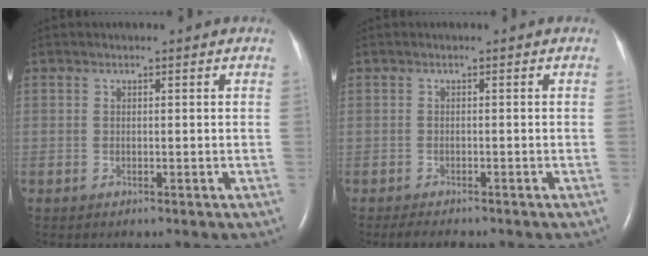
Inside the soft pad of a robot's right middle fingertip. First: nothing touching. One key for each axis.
{"total": 2.5, "fx": -2.1, "fy": 0.6, "fz": 1.2, "tx": -0.025, "ty": -0.009, "tz": -0.029}